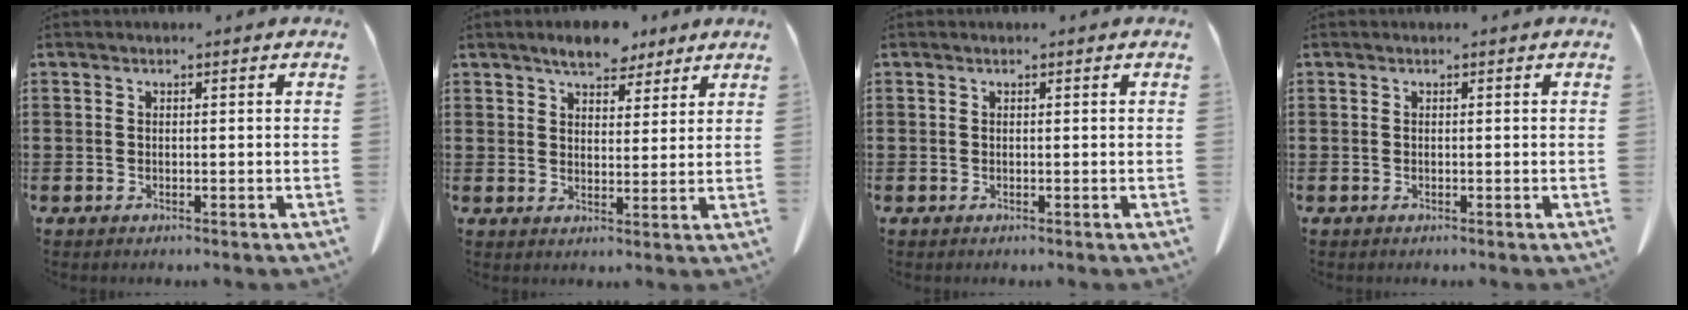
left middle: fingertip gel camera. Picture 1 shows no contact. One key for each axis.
{"total": 5.2, "fx": 4.7, "fy": 1.8, "fz": 1.5, "tx": -0.034, "ty": -0.008, "tz": 0.086}
{"total": 0.0}
{"total": 0.0}